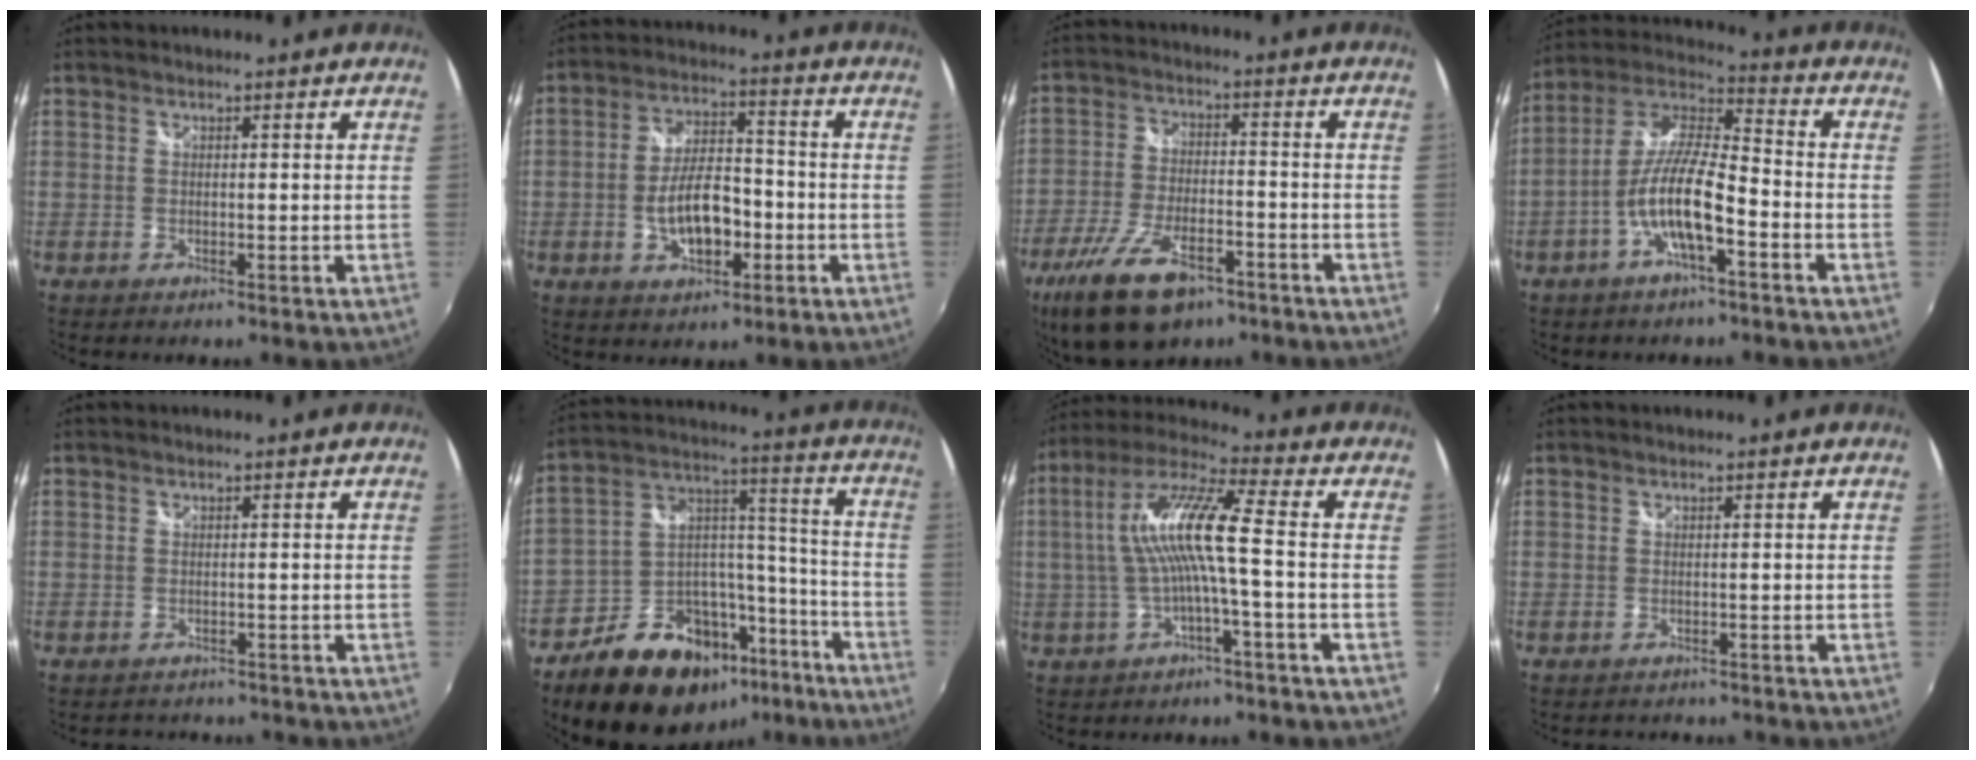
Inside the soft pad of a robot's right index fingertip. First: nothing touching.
{"total": 9.8, "force": [-2.9, 4.8, 8.1], "torque": [-0.153, 0.010, -0.040]}
{"total": 15.5, "force": [-9.8, 6.9, 9.8], "torque": [-0.216, -0.030, -0.174]}
{"total": 11.5, "force": [-4.7, 2.6, 10.2], "torque": [-0.211, 0.004, -0.089]}
{"total": 3.7, "force": [-3.1, 2.0, 0.5], "torque": [-0.004, 0.000, -0.042]}
{"total": 21.1, "force": [-13.7, 12.7, 9.8], "torque": [-0.186, 0.067, -0.191]}
{"total": 11.3, "force": [-1.0, 0.2, 11.3], "torque": [-0.223, 0.014, -0.014]}
{"total": 1.6, "force": [-1.3, 1.0, 0.1], "torque": [-0.005, -0.002, -0.018]}